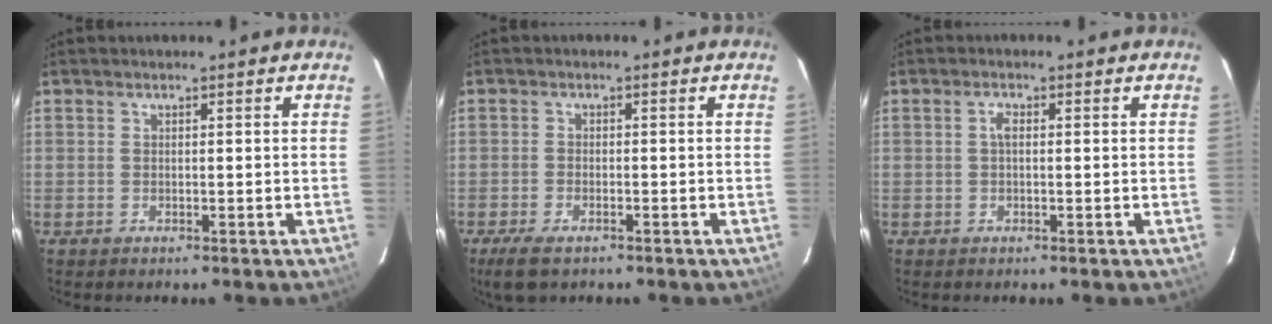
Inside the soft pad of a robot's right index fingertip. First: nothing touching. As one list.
[{"total": 4.8, "force": [-3.3, 1.9, 2.8], "torque": [-0.074, -0.014, -0.061]}, {"total": 1.4, "force": [0.0, 0.6, 1.2], "torque": [-0.024, 0.006, -0.002]}]